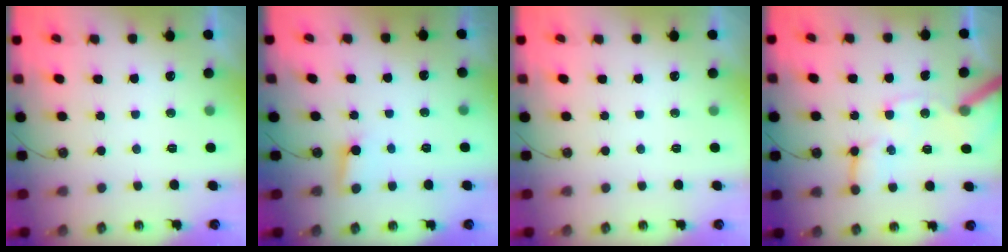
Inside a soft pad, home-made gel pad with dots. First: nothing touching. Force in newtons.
{"total": 2.6, "press": 2.6, "slide": 0.3}
{"total": 0.0}
{"total": 12.6, "press": 12.5, "slide": 1.6}